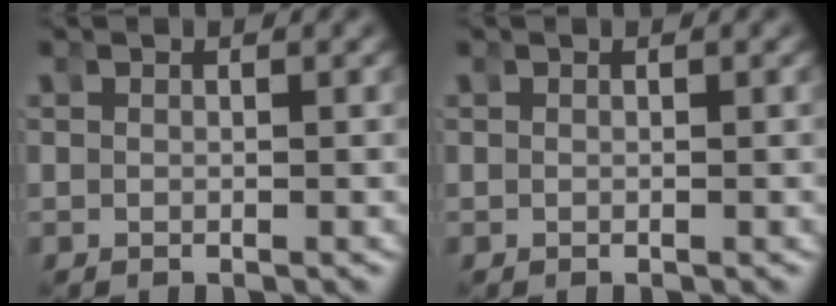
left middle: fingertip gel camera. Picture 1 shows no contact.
{"total": 0.0}